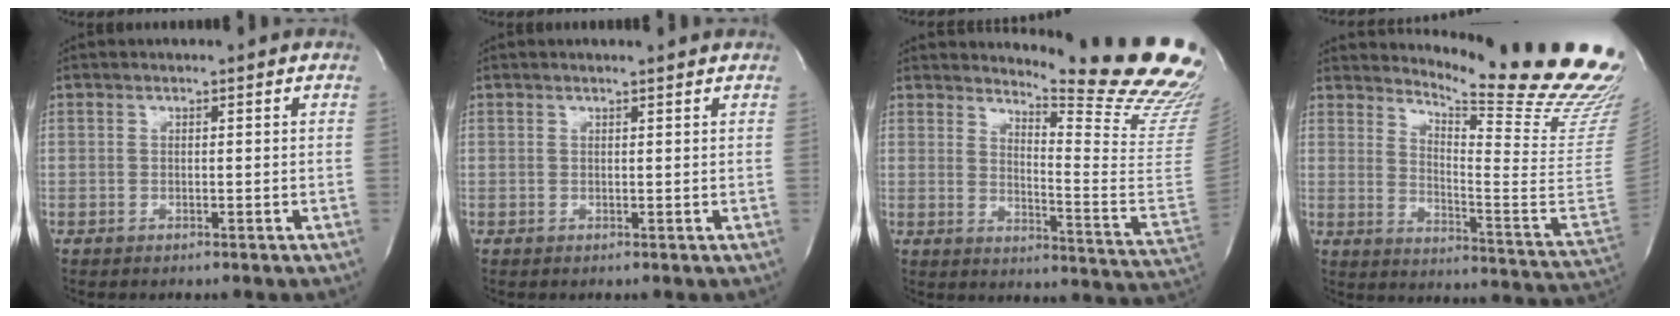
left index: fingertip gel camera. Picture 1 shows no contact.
{"total": 2.3, "force": [2.2, -0.1, 0.6], "torque": [-0.012, 0.004, 0.023]}
{"total": 21.8, "force": [19.7, 0.6, 9.3], "torque": [-0.126, -0.163, 0.228]}
{"total": 22.9, "force": [20.4, -0.2, 10.4], "torque": [-0.156, -0.153, 0.250]}